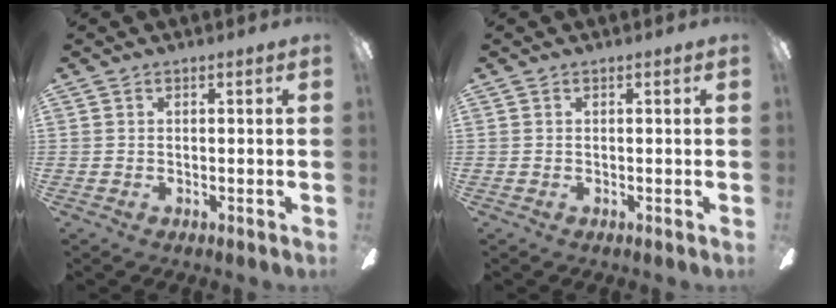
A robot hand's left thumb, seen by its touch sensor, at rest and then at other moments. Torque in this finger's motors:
{"motor_torque": [-0.11, 0.11, -0.04, 0.04, 0.00]}